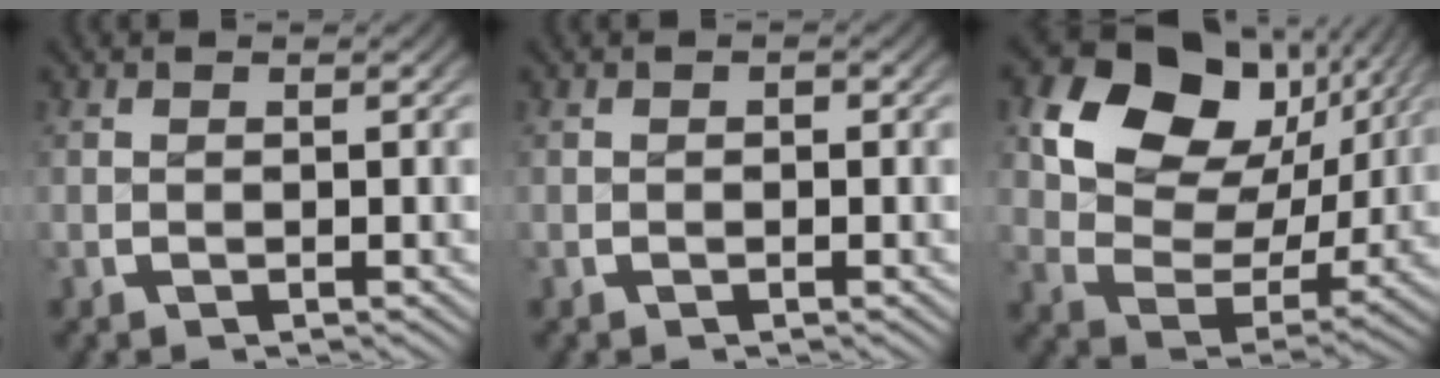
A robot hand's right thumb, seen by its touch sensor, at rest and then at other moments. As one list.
[{"total": 0.6, "force": [-0.2, 0.5, 0.3], "torque": [-0.004, -0.003, -0.005]}, {"total": 15.0, "force": [4.2, 10.7, 9.6], "torque": [-0.174, -0.003, 0.053]}]